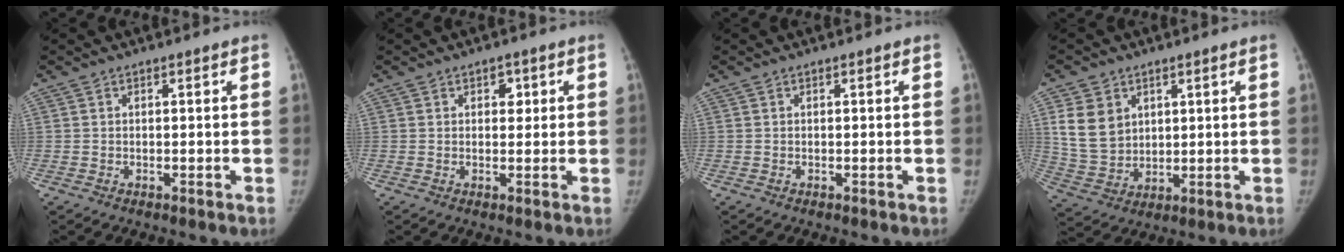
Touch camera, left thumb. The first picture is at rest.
{"total": 2.2, "force": [0.7, 1.7, 1.2], "torque": [0.002, 0.001, 0.005]}
{"total": 0.0}
{"total": 9.9, "force": [3.5, 7.7, 5.1], "torque": [-0.075, -0.016, 0.085]}